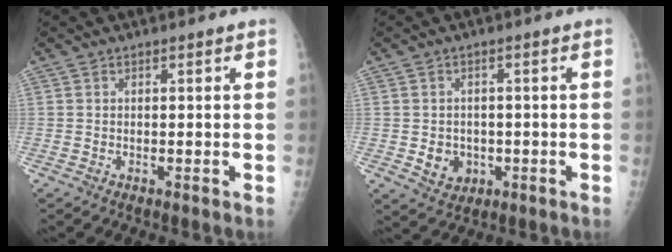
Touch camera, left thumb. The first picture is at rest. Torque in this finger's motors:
{"motor_torque": [-0.04, 0.01, 0.12, -0.08, 0.00]}